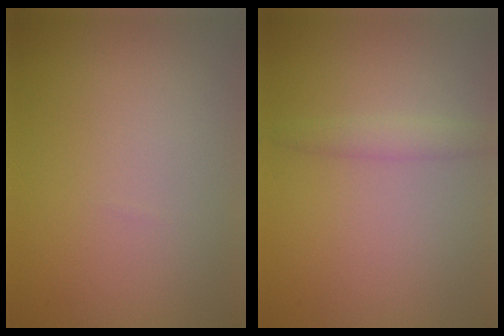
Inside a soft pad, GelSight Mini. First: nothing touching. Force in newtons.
{"total": 1.5, "press": 1.5, "slide": 0.2}